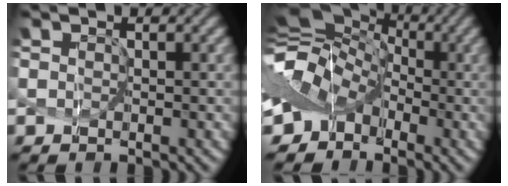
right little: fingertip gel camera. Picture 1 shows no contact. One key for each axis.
{"total": 6.0, "fx": -1.8, "fy": 5.1, "fz": 2.5, "tx": -0.057, "ty": 0.008, "tz": -0.050}